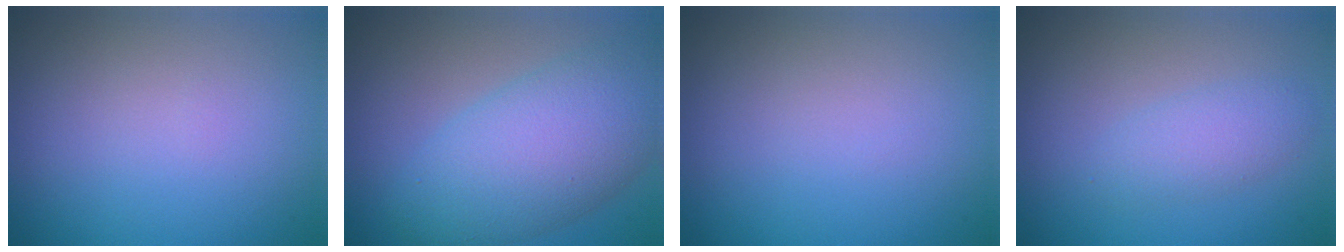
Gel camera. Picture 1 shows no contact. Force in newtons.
{"total": 7.5, "press": 7.5, "slide": 0.3}
{"total": 0.0}
{"total": 2.2, "press": 2.2, "slide": 0.1}